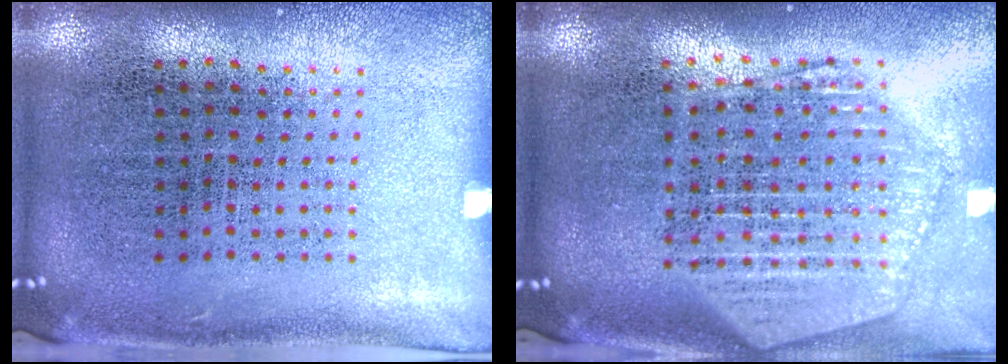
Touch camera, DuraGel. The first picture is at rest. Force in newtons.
{"total": 2.3, "press": 2.0, "slide": 1.1}